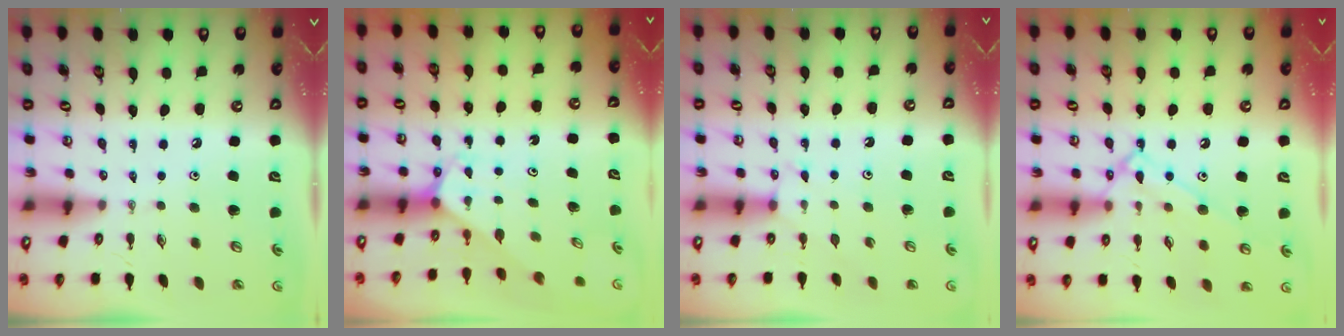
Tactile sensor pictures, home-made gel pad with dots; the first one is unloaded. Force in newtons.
{"total": 2.3, "press": 2.3, "slide": 0.2}
{"total": 6.8, "press": 6.7, "slide": 0.5}
{"total": 12.0, "press": 12.0, "slide": 0.9}